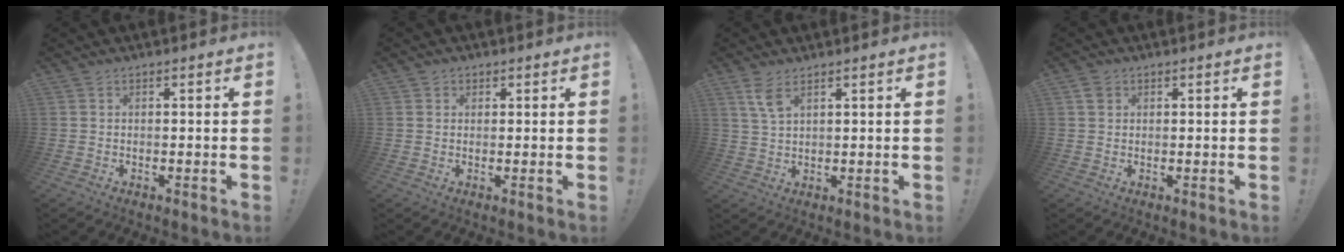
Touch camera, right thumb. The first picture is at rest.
{"total": 1.5, "force": [0.6, 1.3, 0.2], "torque": [0.000, -0.001, 0.011]}
{"total": 5.2, "force": [3.1, 1.9, 3.7], "torque": [-0.061, -0.015, 0.054]}
{"total": 2.0, "force": [1.1, 1.5, 0.7], "torque": [-0.002, -0.003, 0.018]}